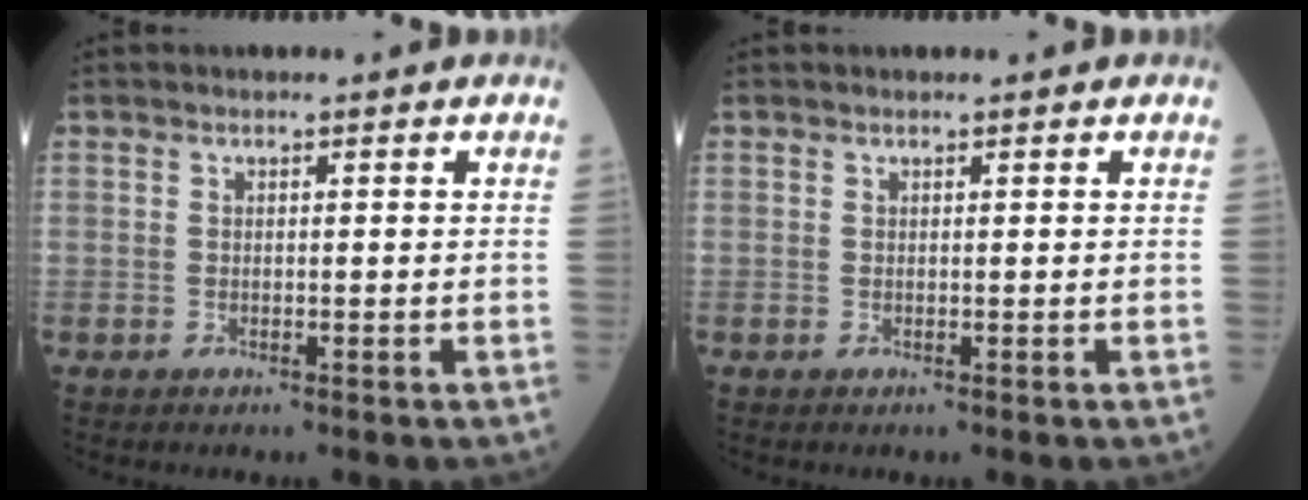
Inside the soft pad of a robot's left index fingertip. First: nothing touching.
{"total": 0.0}